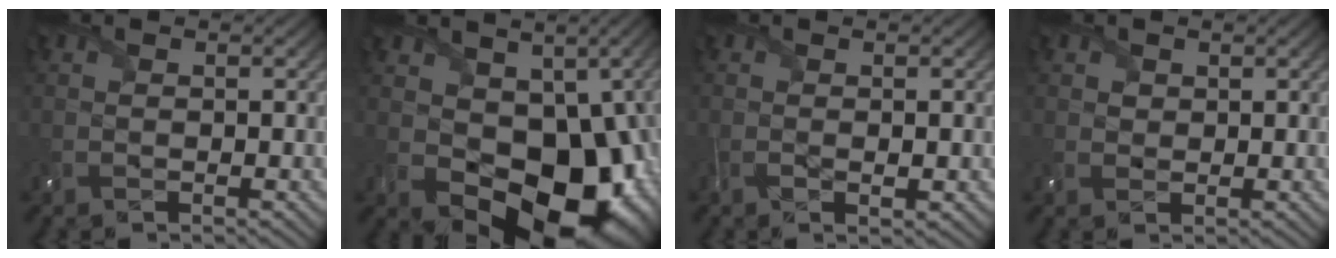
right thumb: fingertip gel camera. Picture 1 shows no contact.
{"total": 15.0, "force": [-0.6, 10.7, 10.5], "torque": [-0.152, -0.049, 0.018]}
{"total": 2.1, "force": [-0.4, 1.0, 1.8], "torque": [-0.038, -0.008, -0.007]}
{"total": 1.5, "force": [0.9, 1.2, 0.3], "torque": [-0.010, -0.001, 0.016]}